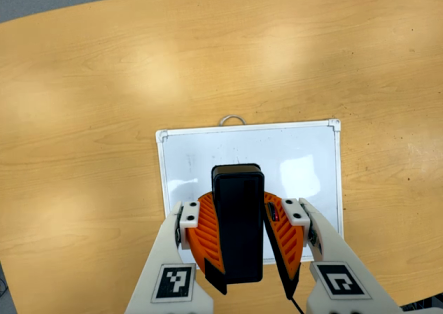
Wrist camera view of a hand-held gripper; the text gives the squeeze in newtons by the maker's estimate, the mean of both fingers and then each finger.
{"total": 10.0, "left": 10.0, "right": 10.0}